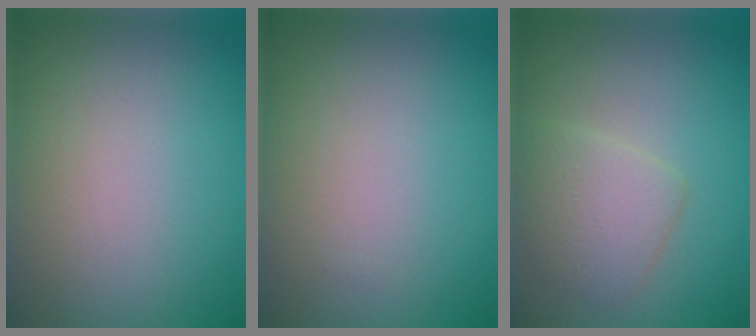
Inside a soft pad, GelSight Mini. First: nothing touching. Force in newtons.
{"total": 0.0}
{"total": 3.0, "press": 3.0, "slide": 0.1}